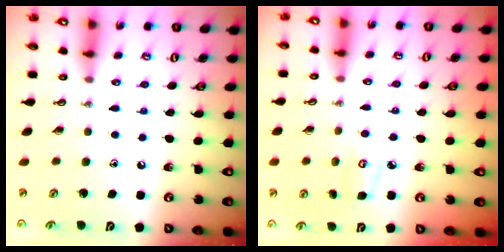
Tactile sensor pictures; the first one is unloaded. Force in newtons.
{"total": 5.6, "press": 5.6, "slide": 0.5}